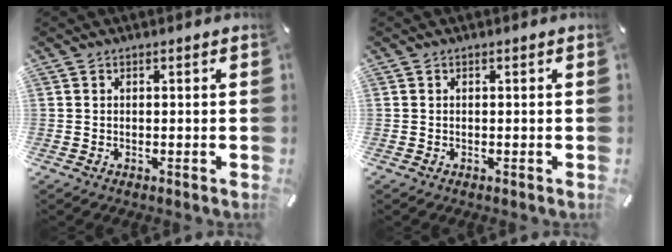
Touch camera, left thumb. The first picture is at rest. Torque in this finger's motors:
{"motor_torque": [-0.09, -0.29, -0.07, -0.04, 0.01]}